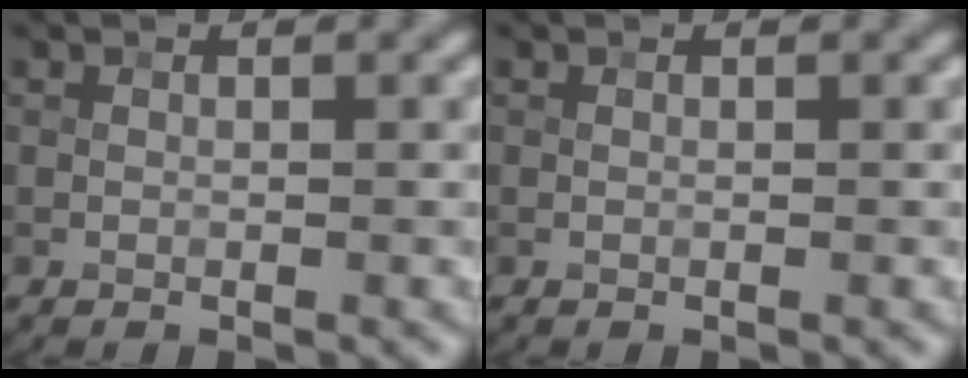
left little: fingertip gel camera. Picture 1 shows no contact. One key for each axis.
{"total": 0.0}